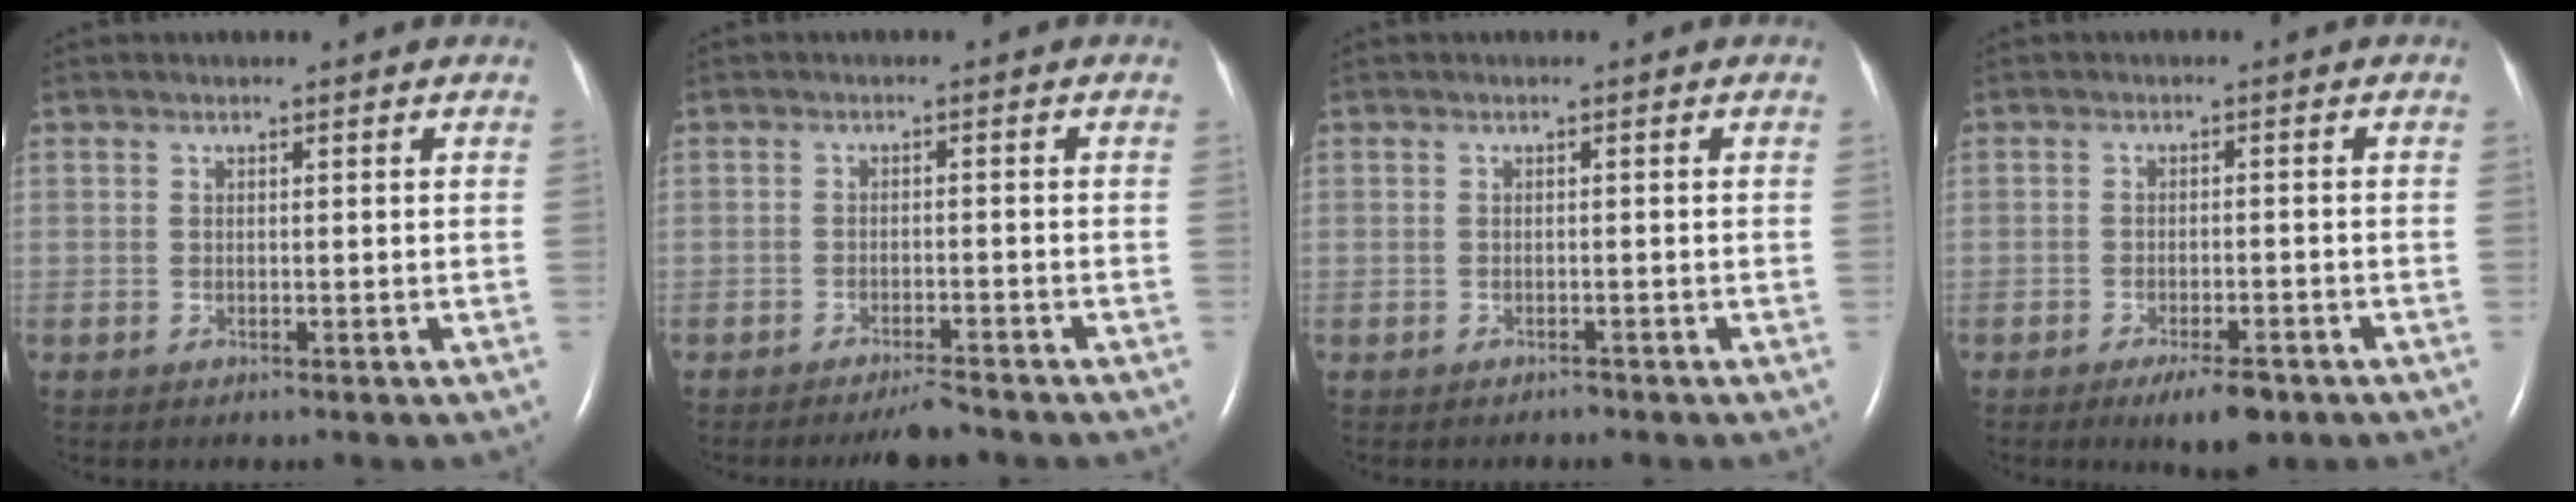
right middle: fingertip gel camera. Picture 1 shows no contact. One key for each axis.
{"total": 3.0, "fx": -2.8, "fy": -0.1, "fz": 1.1, "tx": -0.021, "ty": -0.010, "tz": -0.046}
{"total": 0.6, "fx": -0.6, "fy": 0.2, "fz": 0.1, "tx": -0.005, "ty": -0.001, "tz": -0.009}
{"total": 5.2, "fx": -3.4, "fy": 1.4, "fz": 3.6, "tx": -0.059, "ty": -0.006, "tz": -0.047}